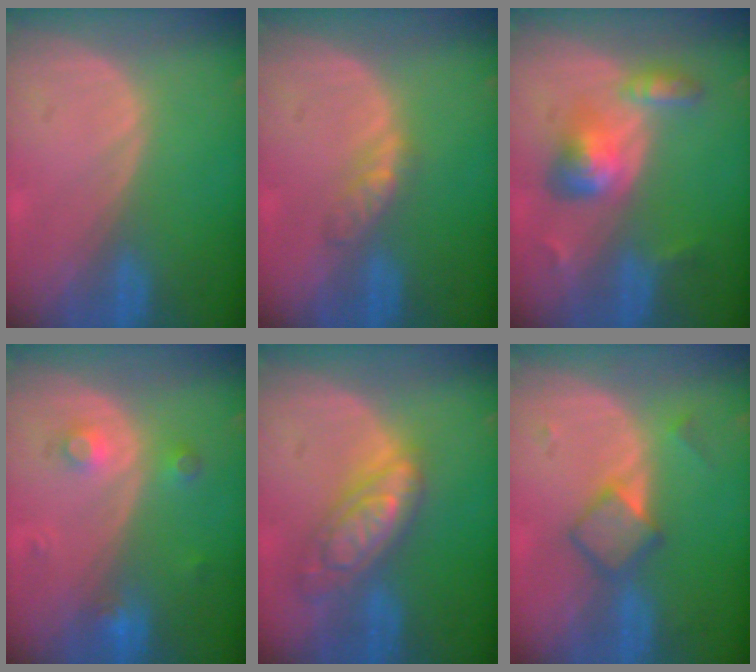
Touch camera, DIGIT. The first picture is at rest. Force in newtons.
{"total": 3.1, "press": 2.8, "slide": 1.3}
{"total": 6.2, "press": 5.6, "slide": 2.7}
{"total": 3.4, "press": 3.1, "slide": 1.2}
{"total": 7.4, "press": 7.4, "slide": 0.5}
{"total": 4.7, "press": 4.6, "slide": 0.6}